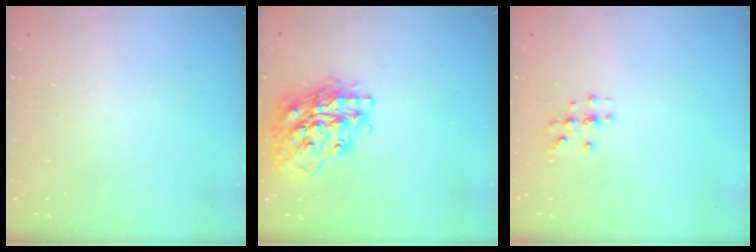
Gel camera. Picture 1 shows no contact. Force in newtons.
{"total": 21.2, "press": 21.1, "slide": 2.1}
{"total": 2.0, "press": 2.0, "slide": 0.2}